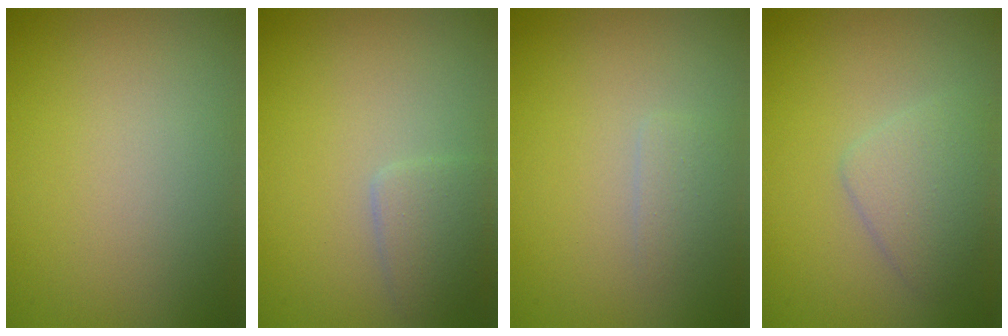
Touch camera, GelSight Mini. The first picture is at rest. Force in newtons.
{"total": 2.1, "press": 2.1, "slide": 0.1}
{"total": 1.0, "press": 1.0, "slide": 0.0}
{"total": 2.8, "press": 2.8, "slide": 0.0}